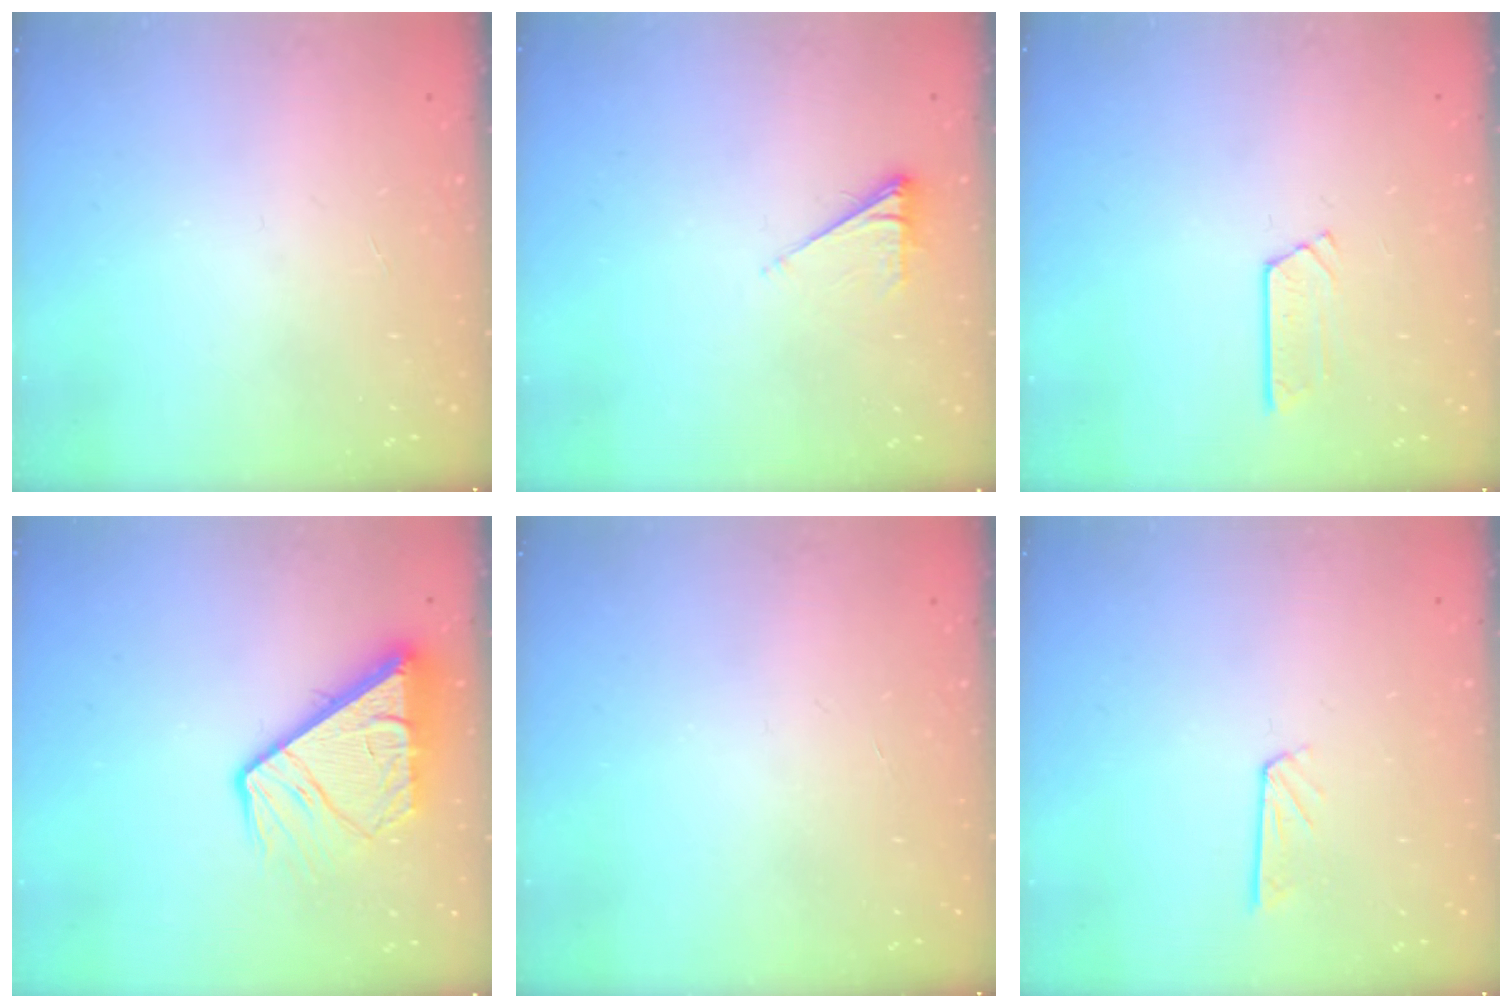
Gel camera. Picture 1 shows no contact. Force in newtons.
{"total": 3.8, "press": 3.7, "slide": 0.7}
{"total": 3.9, "press": 3.9, "slide": 0.2}
{"total": 10.9, "press": 10.8, "slide": 1.3}
{"total": 0.0}
{"total": 4.4, "press": 4.4, "slide": 0.3}